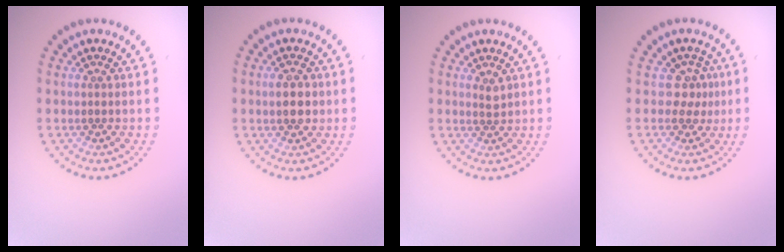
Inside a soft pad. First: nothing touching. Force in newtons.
{"total": 2.8, "press": 2.8, "slide": 0.0}
{"total": 0.9, "press": 0.7, "slide": 0.6}
{"total": 2.1, "press": 1.4, "slide": 1.5}